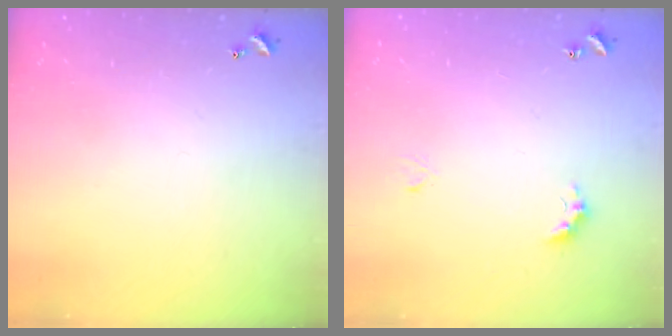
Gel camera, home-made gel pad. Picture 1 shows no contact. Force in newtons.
{"total": 2.8, "press": 2.7, "slide": 0.6}